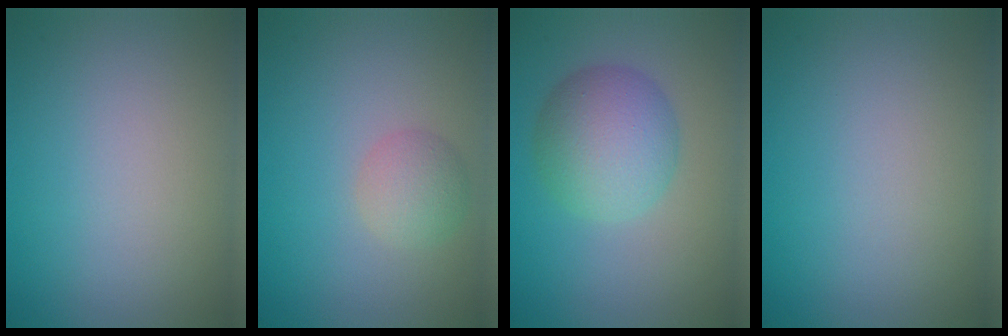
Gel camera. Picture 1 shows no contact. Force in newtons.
{"total": 2.2, "press": 2.2, "slide": 0.1}
{"total": 5.6, "press": 5.6, "slide": 0.1}
{"total": 0.0}